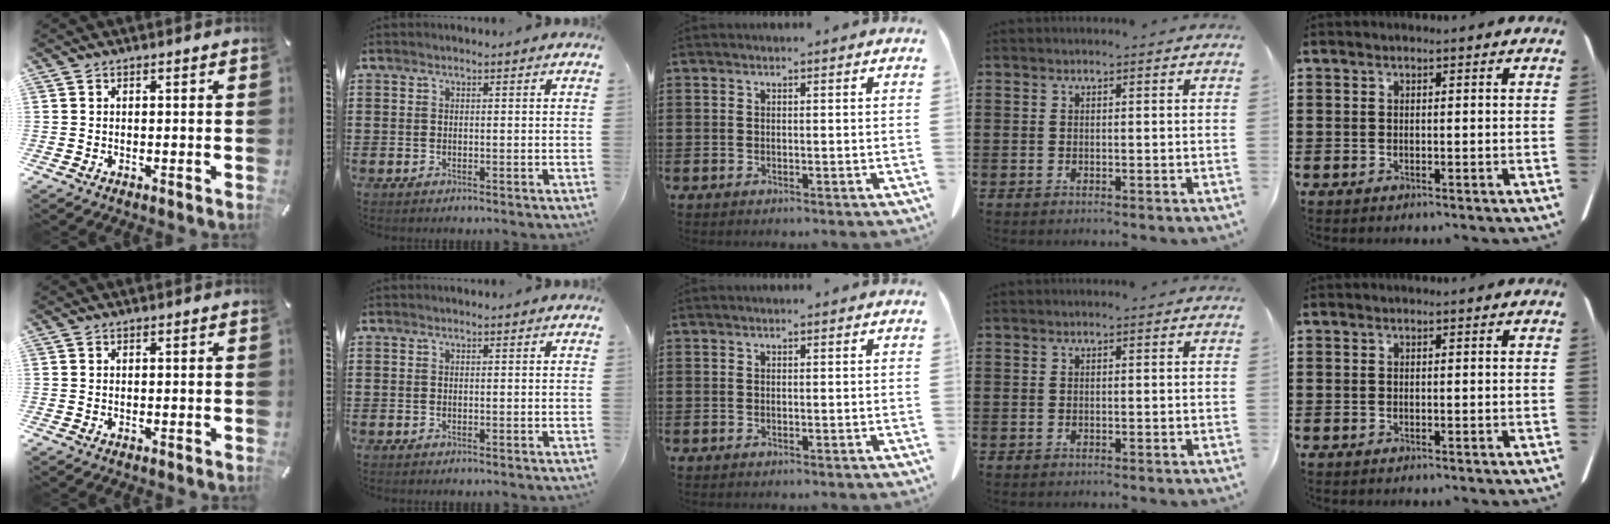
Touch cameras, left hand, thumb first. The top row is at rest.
{}